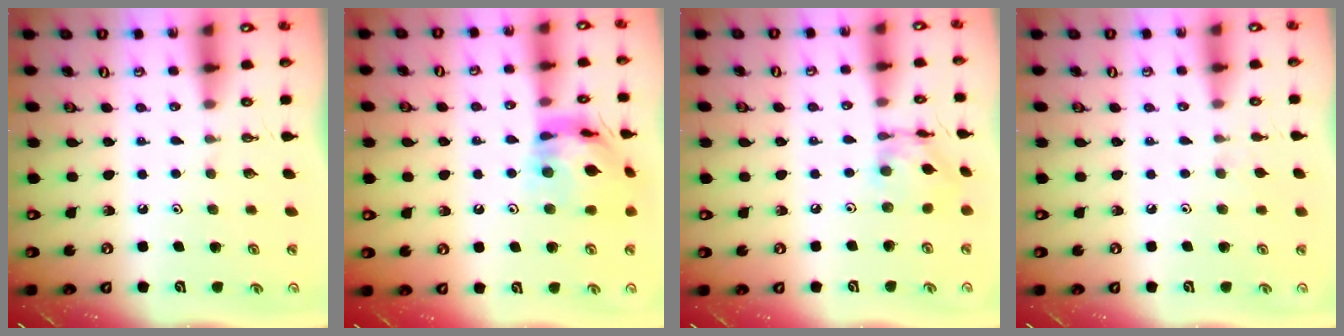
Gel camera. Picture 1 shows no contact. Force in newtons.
{"total": 14.5, "press": 14.4, "slide": 1.6}
{"total": 10.5, "press": 10.4, "slide": 1.0}
{"total": 2.7, "press": 2.6, "slide": 0.5}